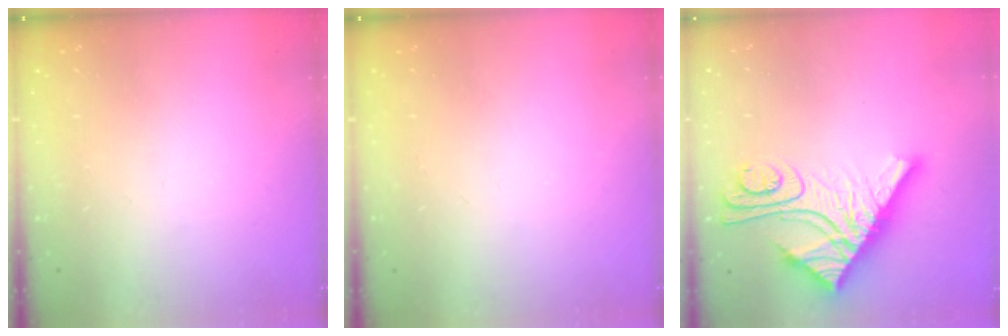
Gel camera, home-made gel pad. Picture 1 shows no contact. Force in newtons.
{"total": 0.0}
{"total": 14.7, "press": 14.6, "slide": 1.2}